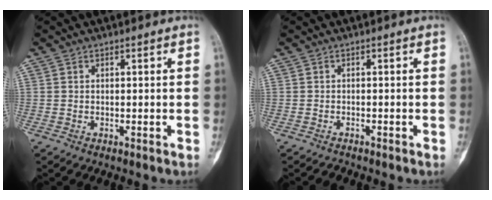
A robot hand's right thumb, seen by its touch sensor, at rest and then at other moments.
{"total": 0.8, "force": [-0.8, 0.2, -0.2], "torque": [0.003, 0.004, -0.015]}